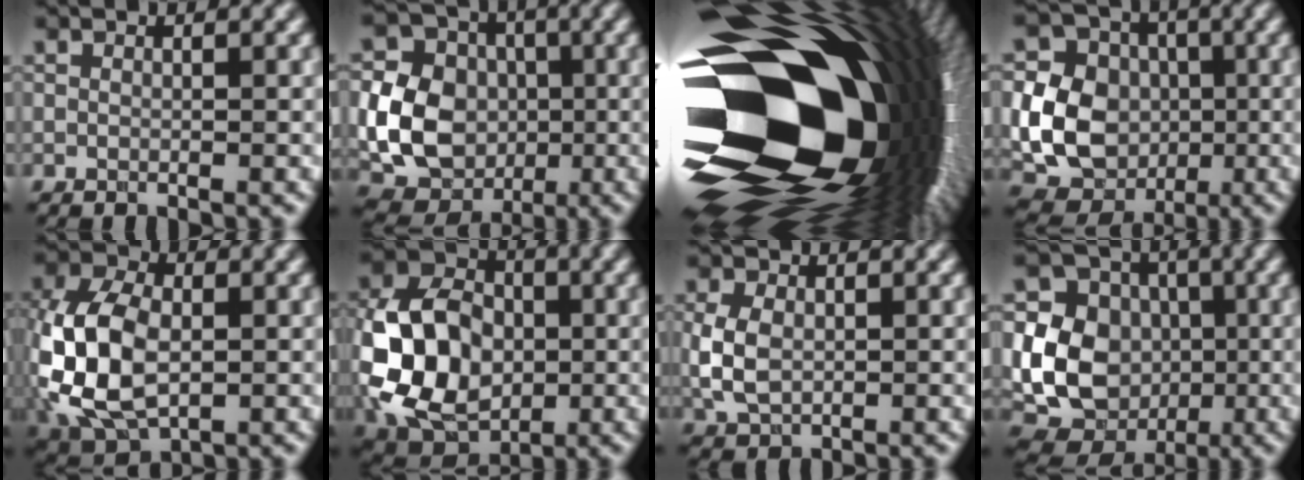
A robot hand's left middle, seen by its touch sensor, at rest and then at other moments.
{"total": 9.9, "force": [-1.4, 8.4, 5.0], "torque": [-0.089, -0.013, -0.029]}
{"total": 22.6, "force": [-4.6, 14.0, 17.2], "torque": [-0.287, 0.013, -0.077]}
{"total": 11.0, "force": [-1.4, 9.5, 5.2], "torque": [-0.101, -0.012, -0.031]}
{"total": 10.4, "force": [-1.7, 6.8, 7.6], "torque": [-0.186, -0.001, -0.037]}
{"total": 11.3, "force": [-1.8, 8.4, 7.2], "torque": [-0.152, 0.010, -0.040]}
{"total": 3.5, "force": [-0.2, 2.6, 2.4], "torque": [-0.063, 0.001, 0.003]}
{"total": 14.5, "force": [-1.7, 13.0, 6.2], "torque": [-0.149, 0.011, -0.032]}